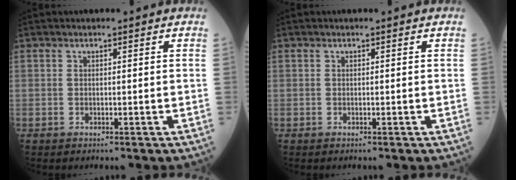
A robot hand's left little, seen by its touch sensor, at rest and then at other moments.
{"total": 0.0}